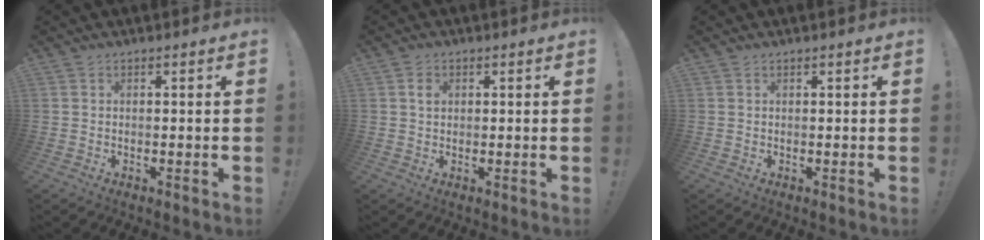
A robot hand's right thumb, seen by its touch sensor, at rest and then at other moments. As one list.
[{"total": 2.2, "force": [0.6, 1.7, 1.3], "torque": [-0.014, -0.001, 0.008]}, {"total": 0.0}]